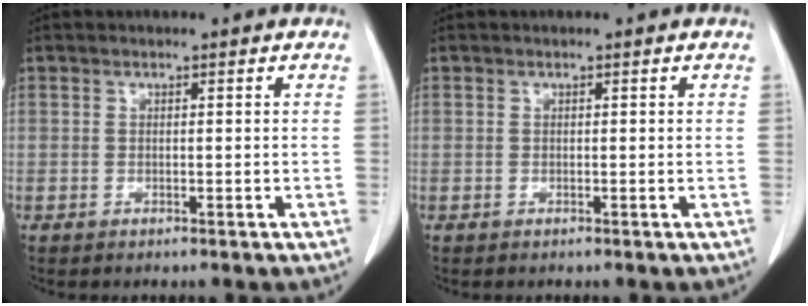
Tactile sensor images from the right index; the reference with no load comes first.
{"total": 0.0}